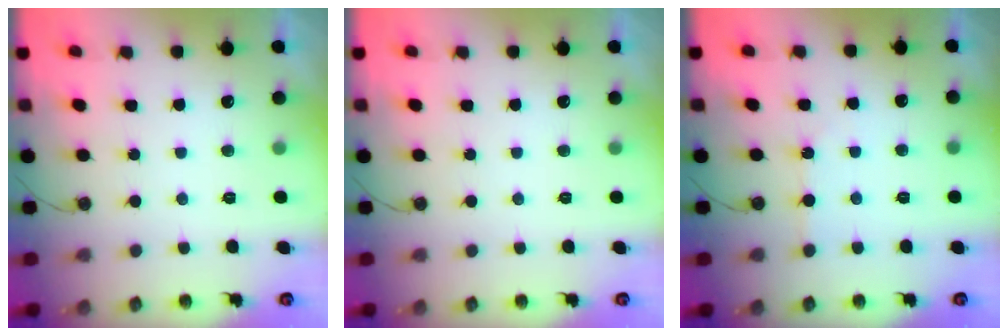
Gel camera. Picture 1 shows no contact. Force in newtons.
{"total": 0.0}
{"total": 1.5, "press": 1.5, "slide": 0.3}